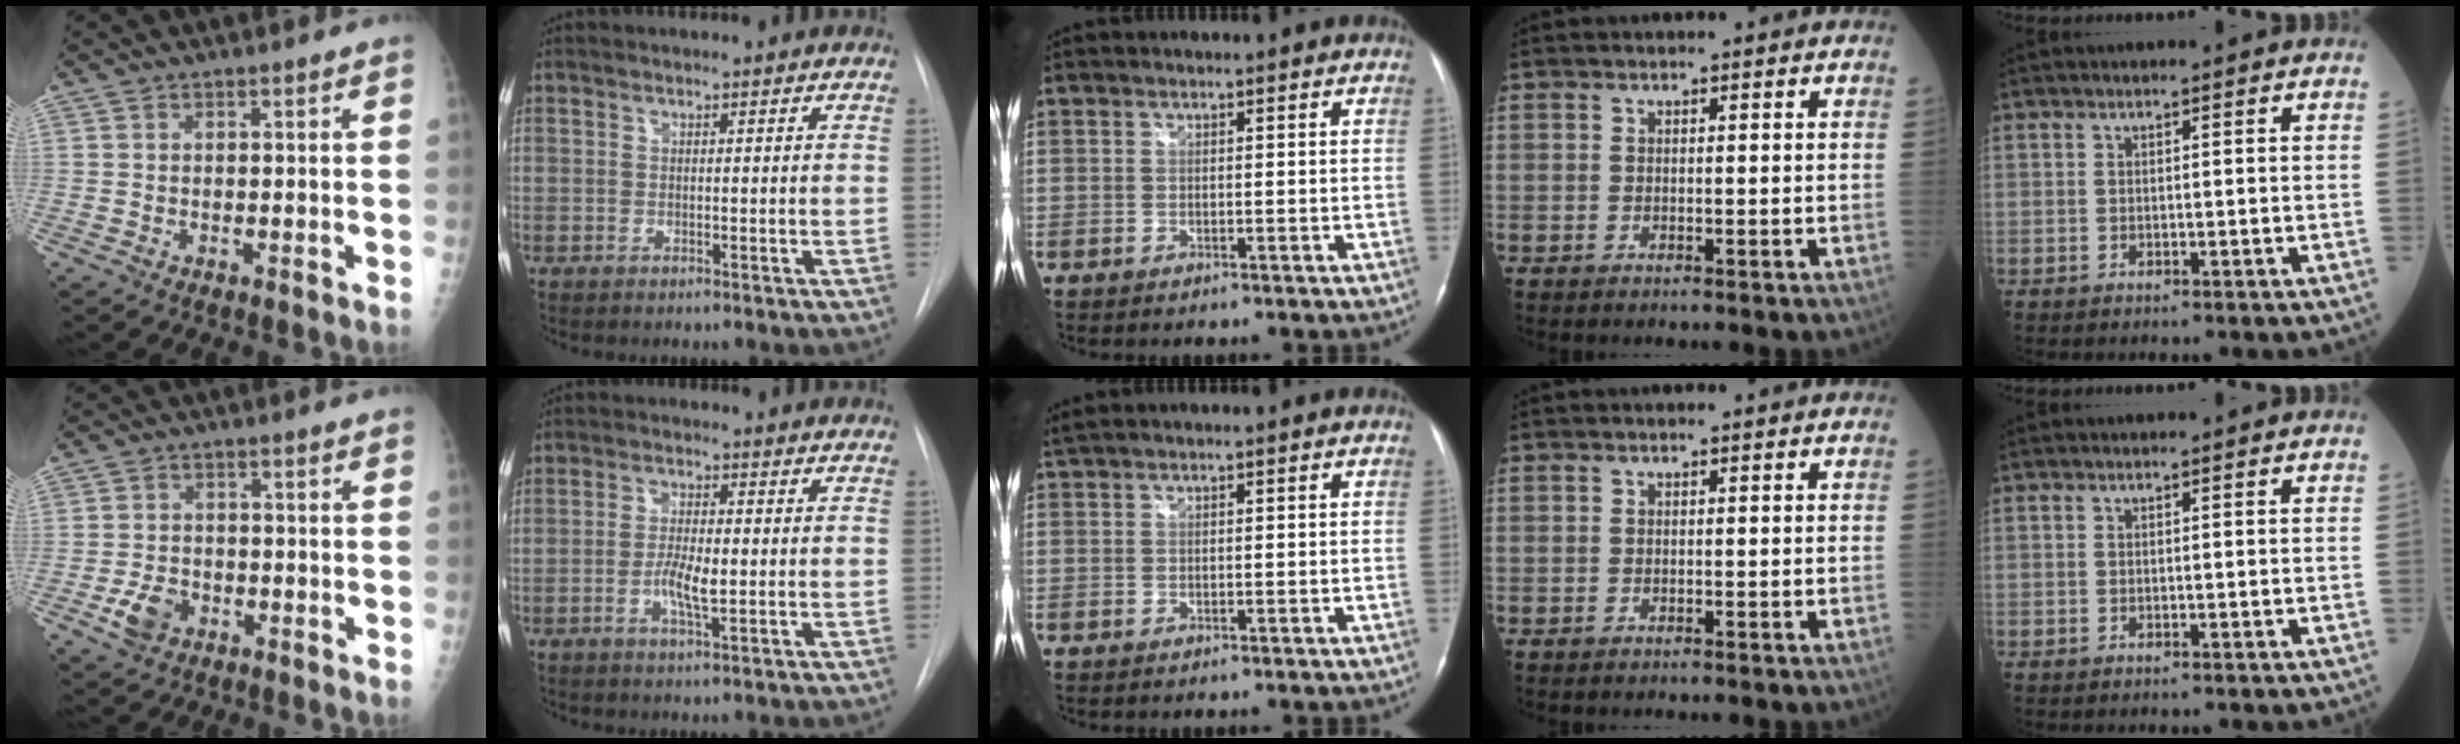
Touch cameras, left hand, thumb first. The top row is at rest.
{"thumb": {"total": 4.7, "force": [-2.0, 3.4, 2.5], "torque": [-0.043, 0.010, -0.034]}, "index": {"total": 4.3, "force": [-0.9, 1.0, 4.1], "torque": [-0.079, -0.004, -0.017]}, "middle": {"total": 1.4, "force": [1.2, -0.1, 0.8], "torque": [-0.023, 0.026, 0.028]}}